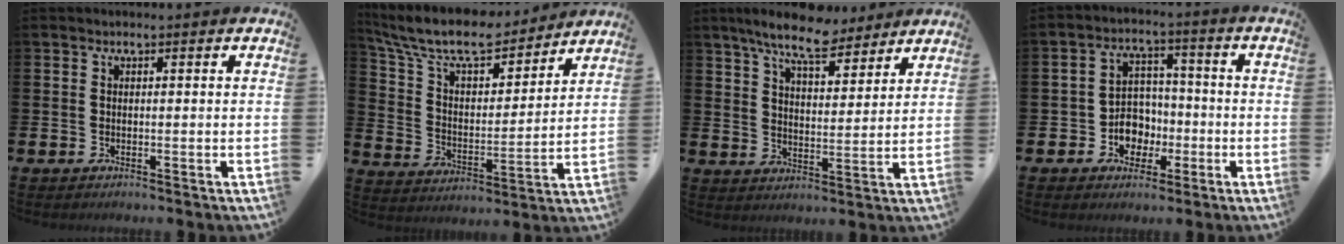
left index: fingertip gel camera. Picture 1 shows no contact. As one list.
[{"total": 10.4, "force": [9.3, 2.7, 3.8], "torque": [-0.106, -0.063, 0.159]}, {"total": 8.9, "force": [7.9, 2.0, 3.6], "torque": [-0.078, -0.032, 0.140]}, {"total": 5.5, "force": [-1.4, 5.0, 1.8], "torque": [-0.037, 0.006, -0.030]}]